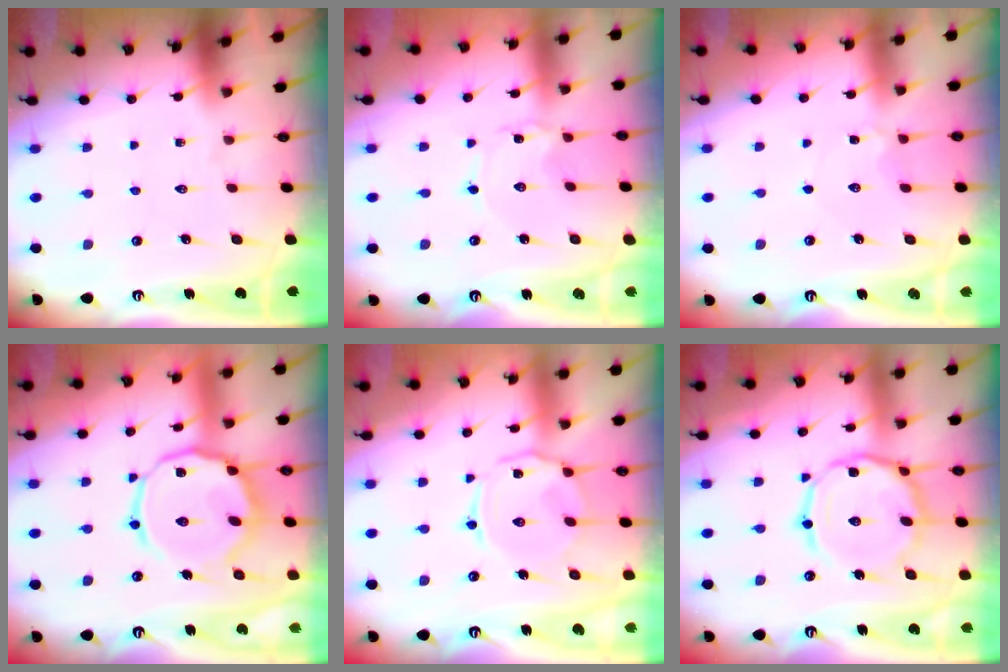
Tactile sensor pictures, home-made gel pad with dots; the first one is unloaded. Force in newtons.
{"total": 0.6, "press": 0.6, "slide": 0.1}
{"total": 2.6, "press": 2.6, "slide": 0.2}
{"total": 15.0, "press": 14.9, "slide": 1.2}
{"total": 6.7, "press": 6.7, "slide": 0.7}
{"total": 13.4, "press": 13.4, "slide": 0.9}